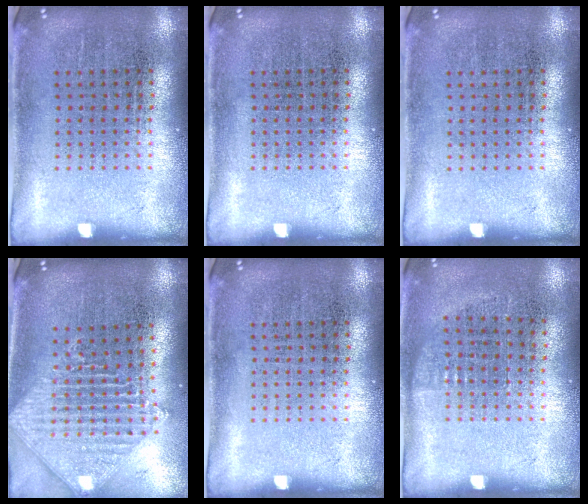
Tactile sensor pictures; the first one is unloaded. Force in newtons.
{"total": 0.0}
{"total": 0.0}
{"total": 1.9, "press": 1.6, "slide": 1.0}
{"total": 0.0}
{"total": 0.7, "press": 0.6, "slide": 0.3}